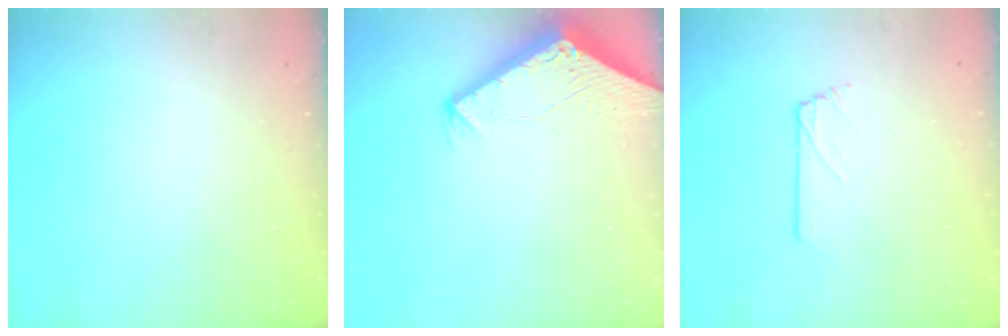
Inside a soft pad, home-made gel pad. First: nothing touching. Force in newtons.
{"total": 2.8, "press": 2.8, "slide": 0.1}
{"total": 0.6, "press": 0.6, "slide": 0.1}